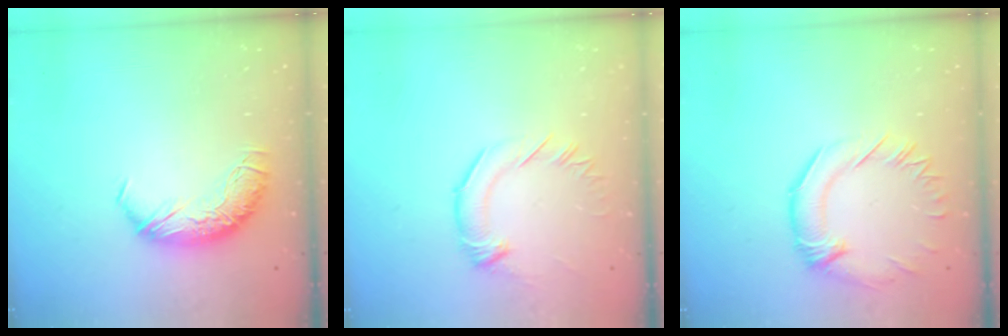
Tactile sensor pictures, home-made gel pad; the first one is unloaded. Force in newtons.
{"total": 1.9, "press": 1.8, "slide": 0.7}
{"total": 1.3, "press": 0.4, "slide": 1.3}